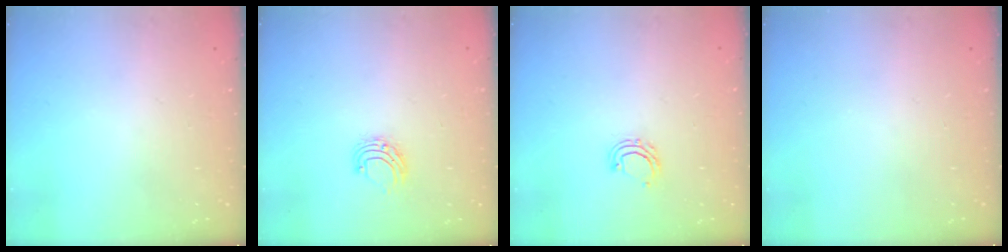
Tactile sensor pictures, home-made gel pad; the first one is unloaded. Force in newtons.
{"total": 5.5, "press": 5.4, "slide": 0.6}
{"total": 5.2, "press": 5.0, "slide": 1.2}
{"total": 0.0}